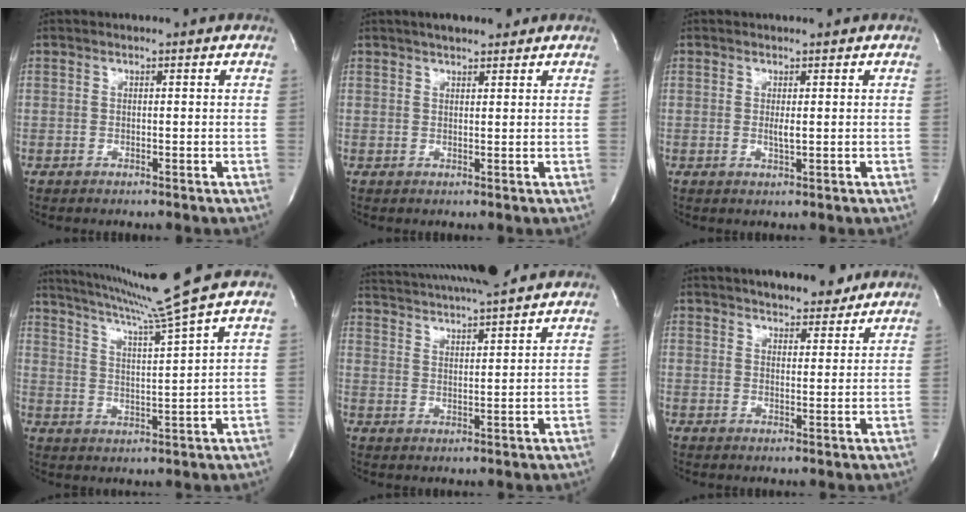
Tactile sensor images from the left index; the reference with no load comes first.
{"total": 4.2, "force": [3.3, 1.1, 2.3], "torque": [-0.037, 0.017, 0.052]}
{"total": 1.5, "force": [0.3, 0.1, 1.4], "torque": [-0.033, -0.002, 0.007]}
{"total": 9.9, "force": [8.0, -3.8, 4.5], "torque": [-0.082, -0.032, 0.141]}
{"total": 14.0, "force": [12.6, 0.1, 6.1], "torque": [-0.124, 0.026, 0.196]}
{"total": 7.7, "force": [6.5, 2.3, 3.4], "torque": [-0.045, 0.005, 0.094]}